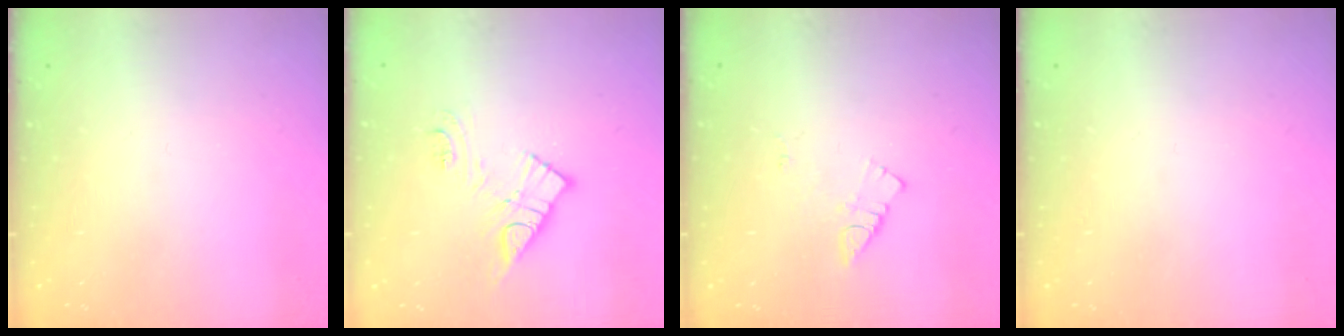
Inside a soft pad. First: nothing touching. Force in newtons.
{"total": 10.8, "press": 10.8, "slide": 0.7}
{"total": 5.9, "press": 5.8, "slide": 0.7}
{"total": 0.0}